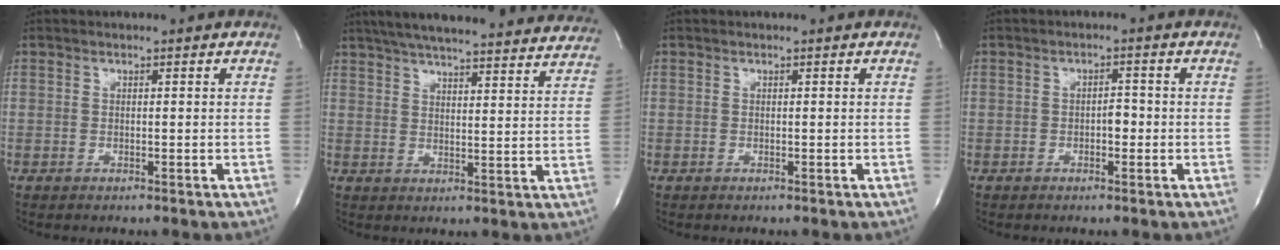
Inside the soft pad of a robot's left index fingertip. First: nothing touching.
{"total": 30.2, "force": [27.3, 4.1, 12.4], "torque": [-0.207, -0.024, 0.337]}
{"total": 0.0}
{"total": 1.9, "force": [-0.5, 0.9, 1.6], "torque": [-0.020, 0.005, -0.009]}